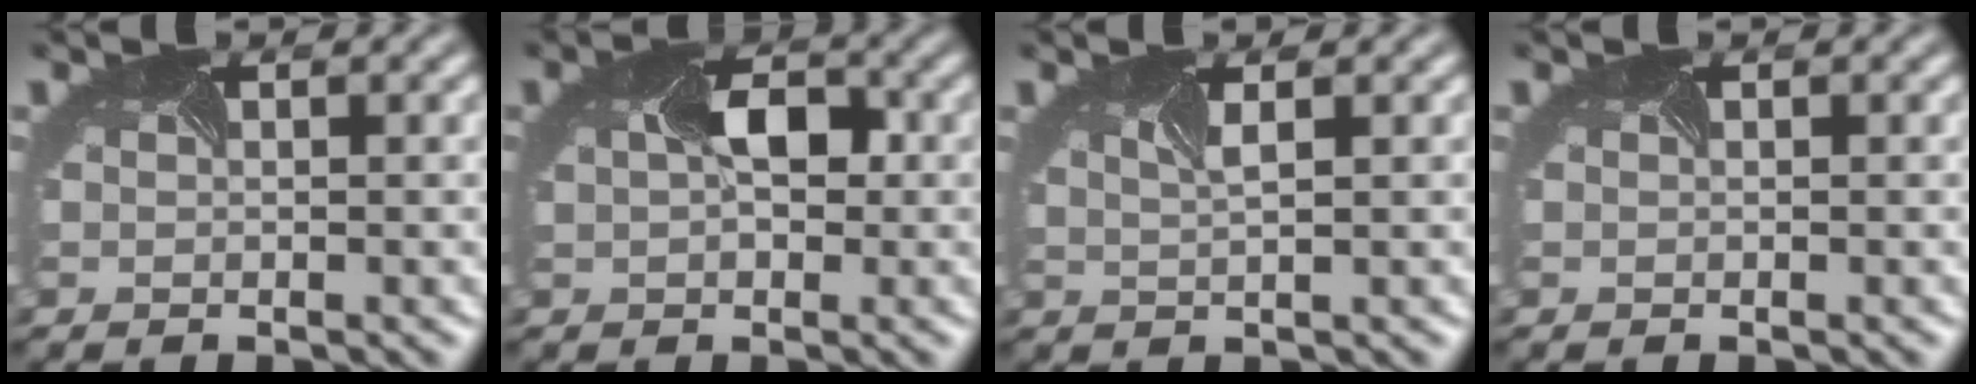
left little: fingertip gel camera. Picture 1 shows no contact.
{"total": 2.7, "force": [-0.2, 1.8, 2.0], "torque": [-0.052, 0.005, 0.003]}
{"total": 0.9, "force": [0.1, 0.2, 0.8], "torque": [-0.011, 0.010, 0.001]}
{"total": 0.0}